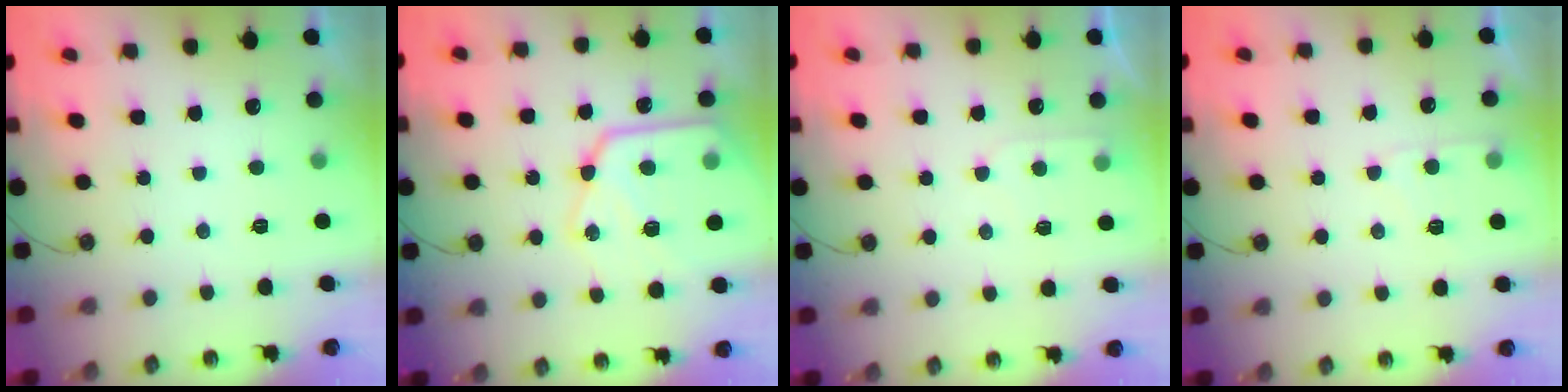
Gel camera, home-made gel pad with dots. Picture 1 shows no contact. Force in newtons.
{"total": 18.8, "press": 18.7, "slide": 1.9}
{"total": 5.1, "press": 5.1, "slide": 0.6}
{"total": 5.4, "press": 5.3, "slide": 0.7}